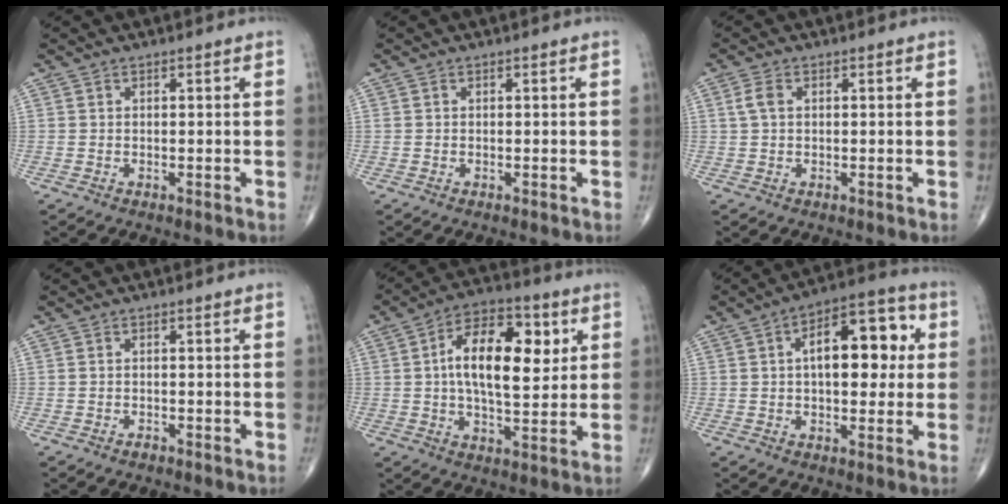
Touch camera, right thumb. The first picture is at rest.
{"total": 0.0}
{"total": 2.4, "force": [0.5, 1.5, 1.9], "torque": [-0.045, 0.008, 0.010]}
{"total": 0.7, "force": [-0.5, 0.4, 0.3], "torque": [-0.005, 0.002, -0.010]}
{"total": 15.9, "force": [3.2, 7.7, 13.5], "torque": [-0.197, 0.004, 0.044]}
{"total": 14.8, "force": [2.6, 7.5, 12.5], "torque": [-0.149, 0.021, 0.030]}